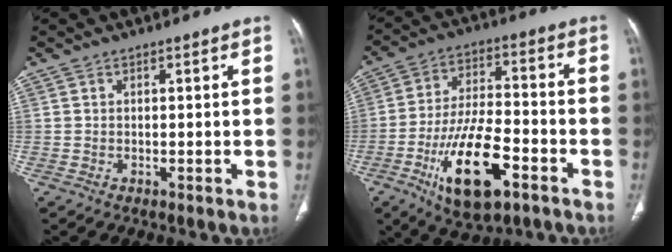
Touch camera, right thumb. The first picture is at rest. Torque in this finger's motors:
{"motor_torque": [3.17, 1.84, 2.01, -0.76, 0.61]}